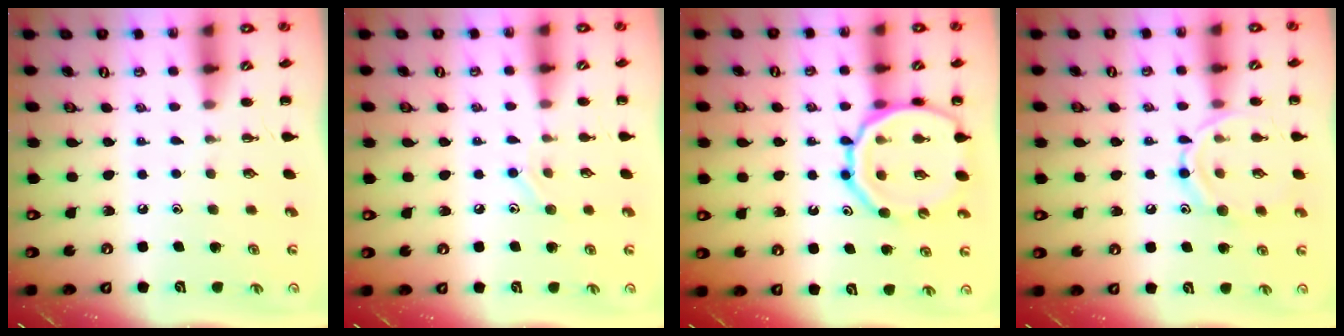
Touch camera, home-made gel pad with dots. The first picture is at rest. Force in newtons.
{"total": 8.2, "press": 8.0, "slide": 2.0}
{"total": 17.4, "press": 17.3, "slide": 2.5}
{"total": 11.5, "press": 11.4, "slide": 0.9}